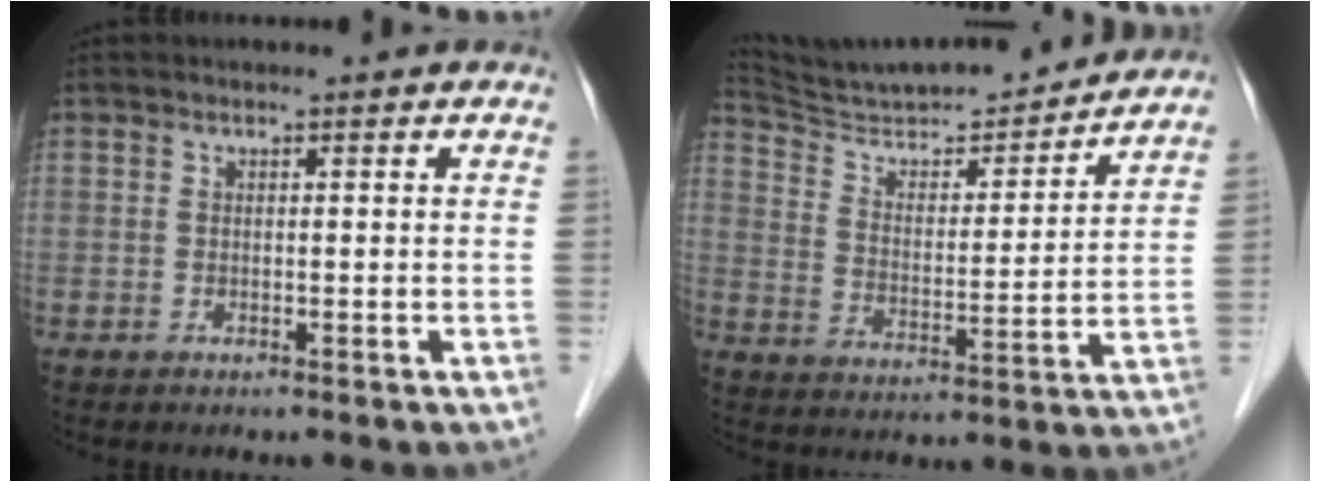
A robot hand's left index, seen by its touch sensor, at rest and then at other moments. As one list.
[{"total": 18.9, "force": [17.8, 1.6, 6.1], "torque": [-0.106, -0.001, 0.277]}]